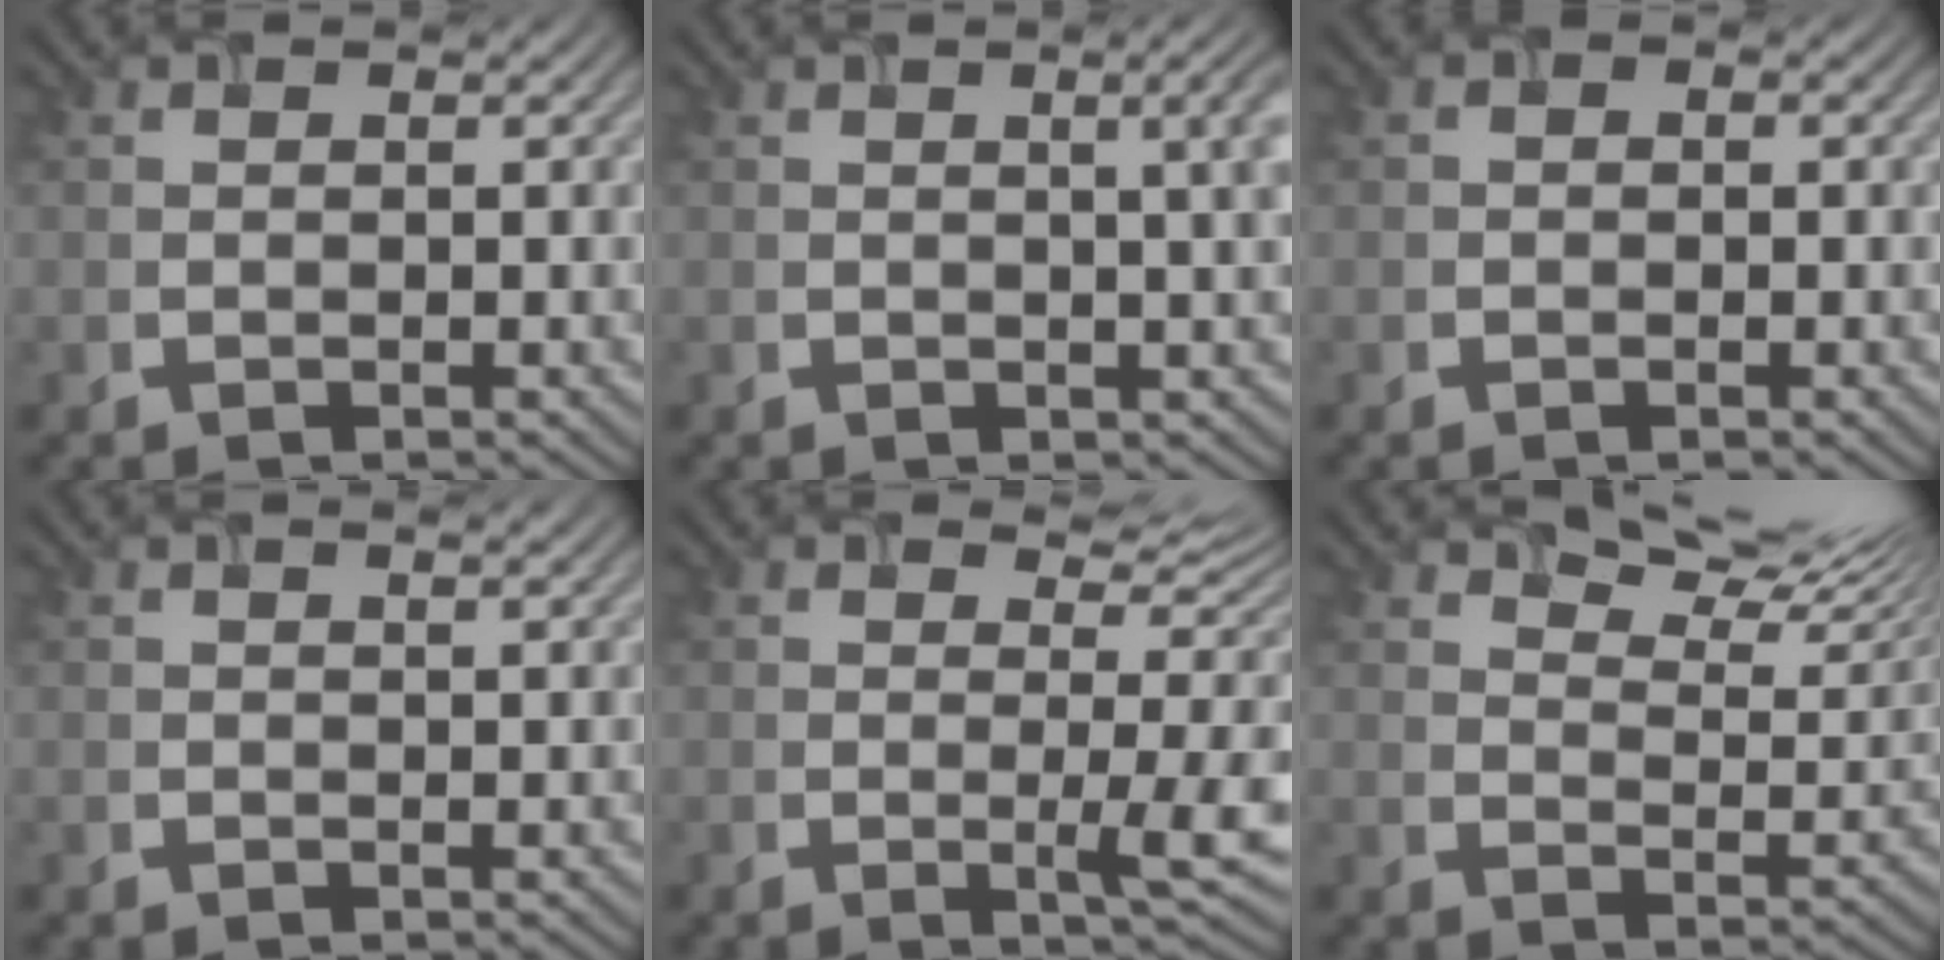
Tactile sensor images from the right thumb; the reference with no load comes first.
{"total": 3.2, "force": [0.8, 0.7, 3.0], "torque": [-0.040, 0.008, 0.011]}
{"total": 0.8, "force": [-0.2, 0.7, 0.4], "torque": [-0.007, -0.004, -0.009]}
{"total": 0.8, "force": [0.6, 0.1, 0.5], "torque": [-0.012, 0.001, 0.010]}
{"total": 5.7, "force": [1.3, 1.1, 5.4], "torque": [-0.083, -0.003, 0.021]}
{"total": 9.0, "force": [7.4, 2.4, 4.5], "torque": [-0.089, 0.005, 0.117]}